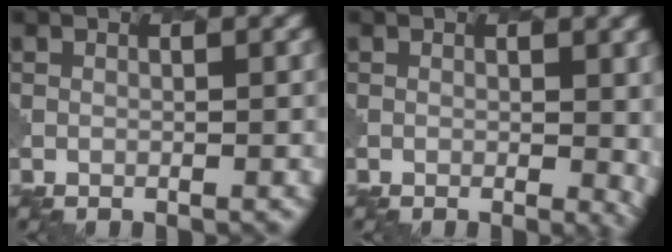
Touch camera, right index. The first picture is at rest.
{"total": 2.4, "force": [0.4, 1.5, 1.9], "torque": [-0.020, -0.006, 0.001]}